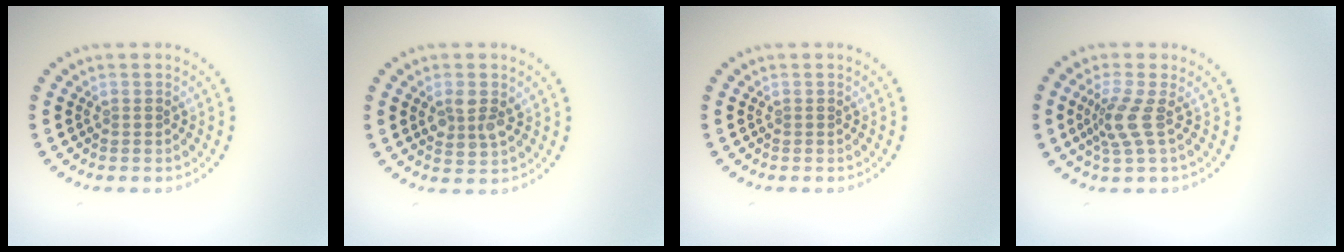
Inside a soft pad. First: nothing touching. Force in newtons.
{"total": 2.4, "press": 2.4, "slide": 0.4}
{"total": 0.0}
{"total": 2.7, "press": 2.0, "slide": 1.8}